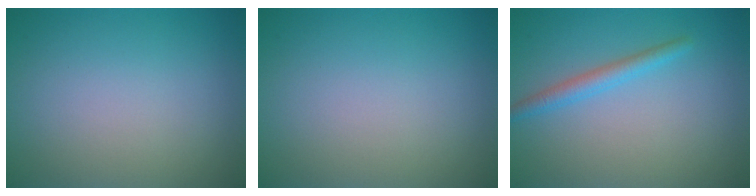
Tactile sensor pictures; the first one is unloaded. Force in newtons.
{"total": 0.0}
{"total": 2.0, "press": 2.0, "slide": 0.1}